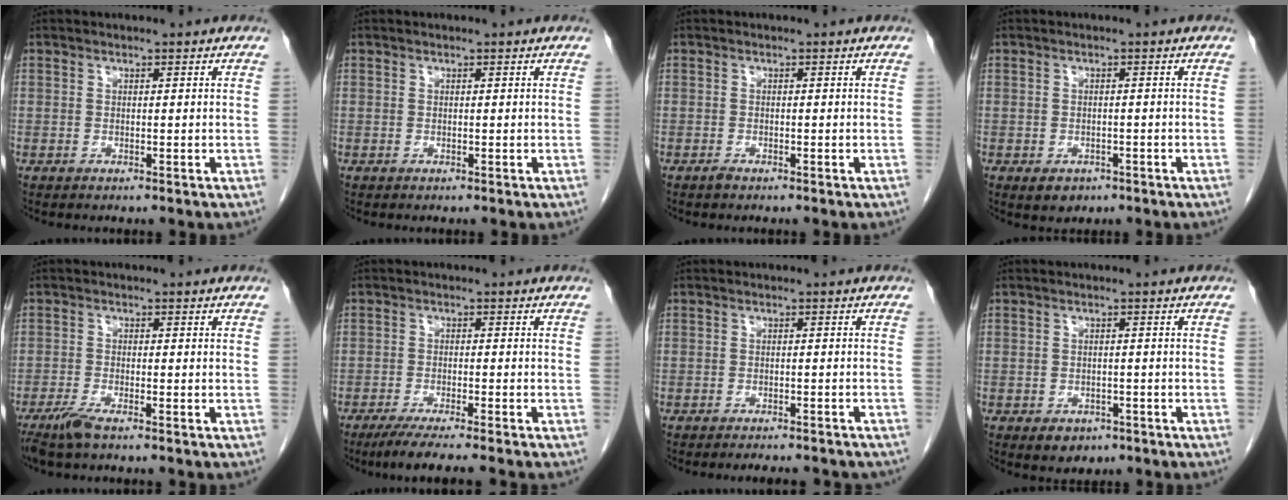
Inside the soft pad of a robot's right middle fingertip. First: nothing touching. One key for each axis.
{"total": 0.0}
{"total": 0.6, "fx": -0.5, "fy": 0.1, "fz": 0.3, "tx": -0.009, "ty": -0.001, "tz": -0.009}
{"total": 2.6, "fx": -1.5, "fy": 1.8, "fz": 1.1, "tx": -0.013, "ty": 0.001, "tz": -0.010}
{"total": 3.3, "fx": -2.5, "fy": 0.3, "fz": 2.2, "tx": -0.051, "ty": -0.009, "tz": -0.051}
{"total": 7.4, "fx": -6.1, "fy": -0.8, "fz": 4.2, "tx": -0.056, "ty": -0.021, "tz": -0.097}
{"total": 7.5, "fx": -6.8, "fy": 1.6, "fz": 2.7, "tx": -0.030, "ty": -0.005, "tz": -0.077}
{"total": 3.1, "fx": -1.9, "fy": 2.2, "fz": 1.2, "tx": -0.014, "ty": 0.004, "tz": -0.017}